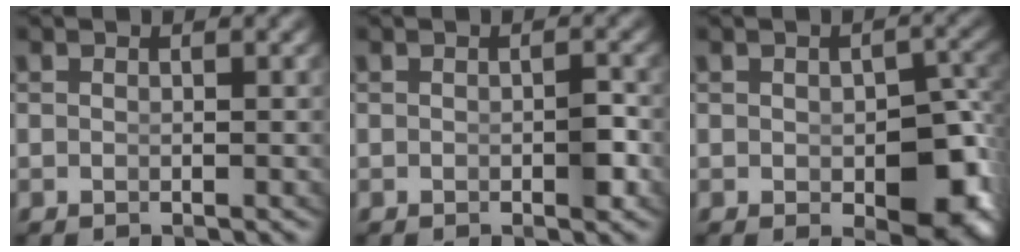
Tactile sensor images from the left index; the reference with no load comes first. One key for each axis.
{"total": 1.4, "fx": -0.4, "fy": 0.4, "fz": 1.3, "tx": -0.020, "ty": -0.004, "tz": -0.005}
{"total": 6.1, "fx": -1.7, "fy": 3.4, "fz": 4.8, "tx": -0.055, "ty": -0.022, "tz": -0.011}